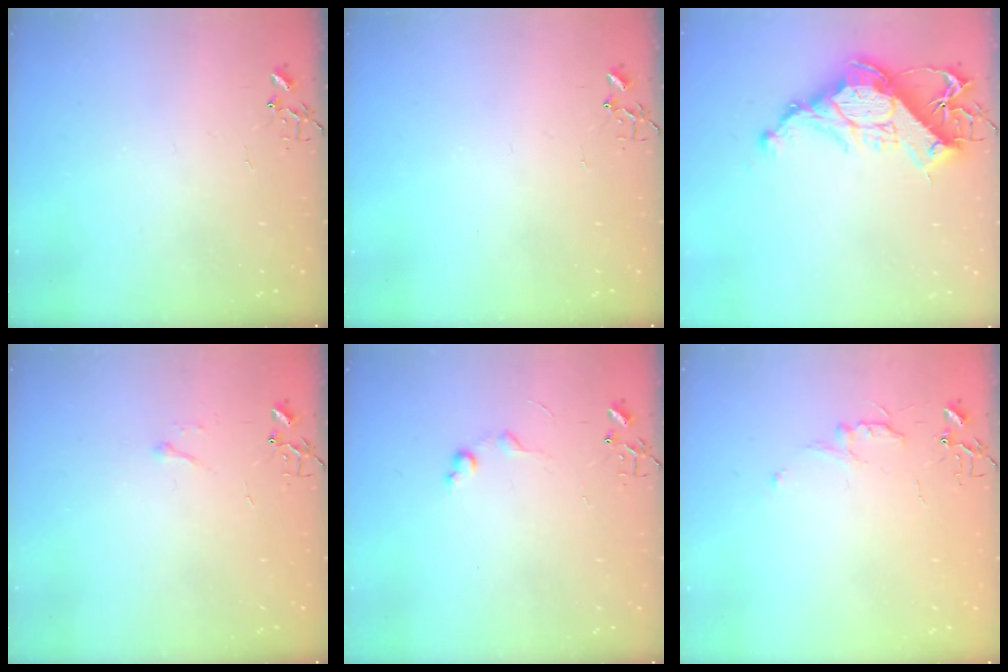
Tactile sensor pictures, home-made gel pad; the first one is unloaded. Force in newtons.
{"total": 0.0}
{"total": 15.4, "press": 15.3, "slide": 1.6}
{"total": 3.9, "press": 3.9, "slide": 0.6}
{"total": 5.6, "press": 5.6, "slide": 0.7}
{"total": 6.0, "press": 6.0, "slide": 0.7}